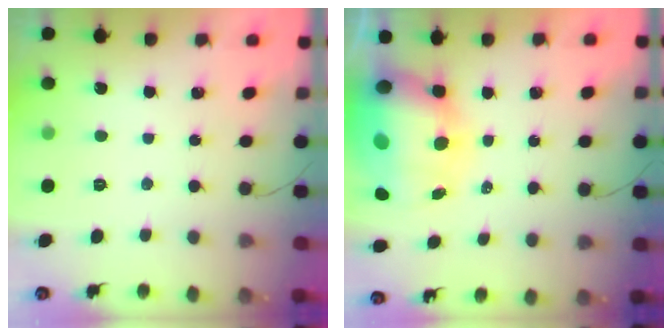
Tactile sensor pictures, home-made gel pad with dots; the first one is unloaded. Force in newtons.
{"total": 15.5, "press": 15.0, "slide": 4.2}